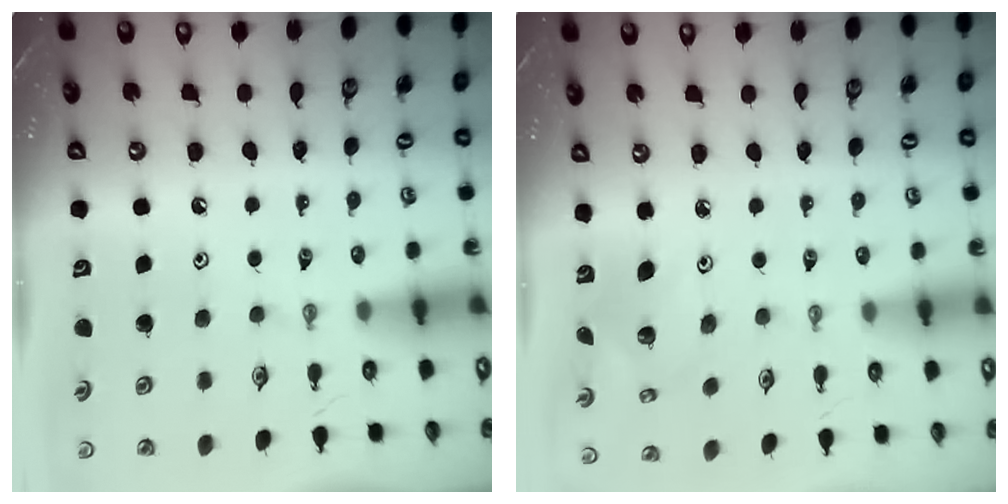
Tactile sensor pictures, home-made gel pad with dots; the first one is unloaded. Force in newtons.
{"total": 3.8, "press": 3.8, "slide": 0.4}